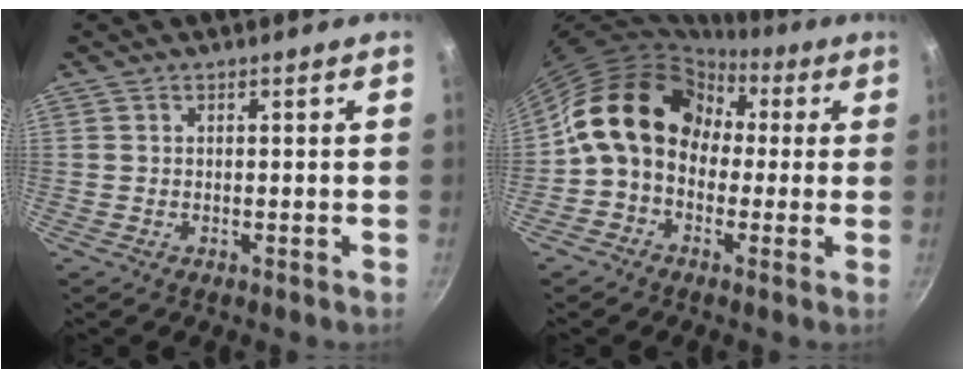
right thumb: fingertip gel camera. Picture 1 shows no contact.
{"total": 14.7, "force": [1.3, 11.8, 8.7], "torque": [-0.110, 0.041, -0.003]}